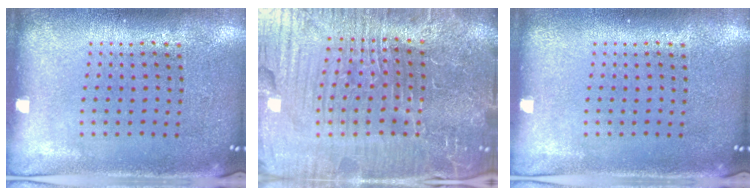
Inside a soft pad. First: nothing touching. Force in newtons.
{"total": 6.2, "press": 5.8, "slide": 2.1}
{"total": 0.0}